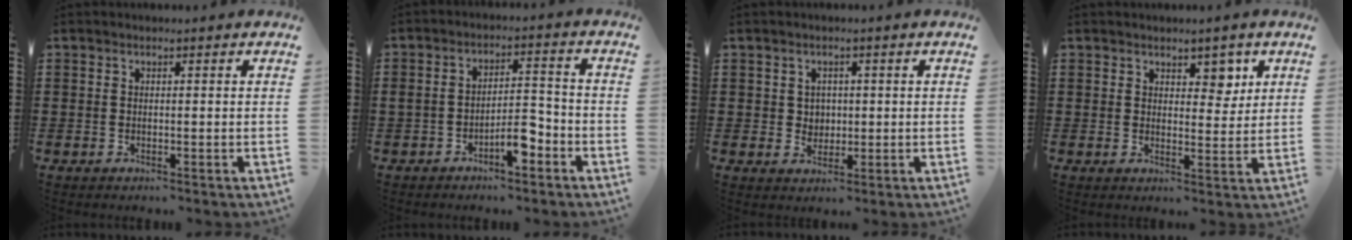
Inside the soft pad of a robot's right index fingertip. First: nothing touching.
{"total": 5.6, "force": [-3.4, 1.9, 4.1], "torque": [-0.065, 0.012, -0.059]}
{"total": 2.2, "force": [0.6, 2.0, 0.8], "torque": [-0.014, 0.007, 0.007]}
{"total": 4.0, "force": [2.7, 2.4, 1.7], "torque": [-0.020, -0.001, 0.043]}